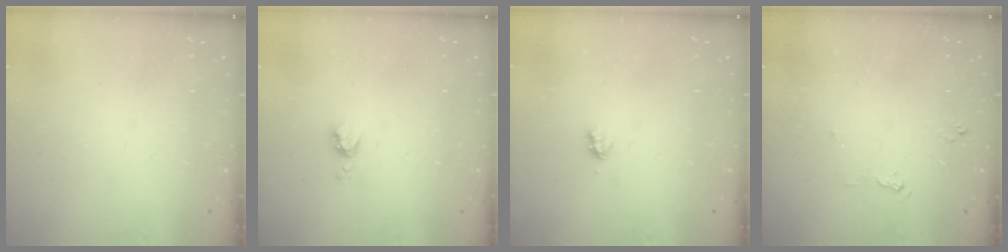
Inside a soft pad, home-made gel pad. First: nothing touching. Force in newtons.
{"total": 4.0, "press": 4.0, "slide": 0.5}
{"total": 1.9, "press": 1.8, "slide": 0.4}
{"total": 5.4, "press": 5.4, "slide": 0.6}